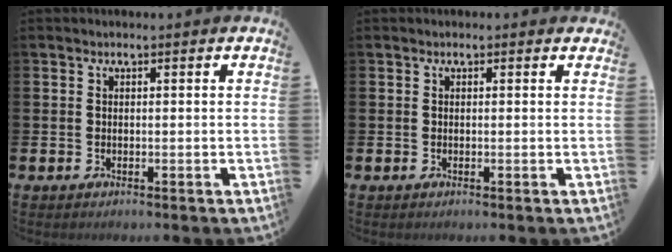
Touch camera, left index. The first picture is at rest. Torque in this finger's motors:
{"motor_torque": [0.48, -0.46, 0.04, 0.03]}